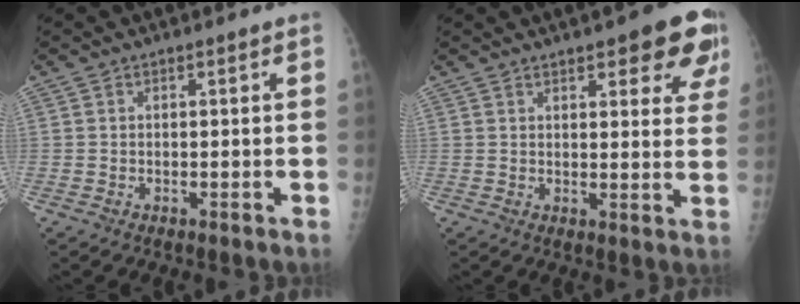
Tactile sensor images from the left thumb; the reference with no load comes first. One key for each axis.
{"total": 11.8, "fx": 6.9, "fy": 3.9, "fz": 8.8, "tx": -0.068, "ty": -0.026, "tz": 0.077}